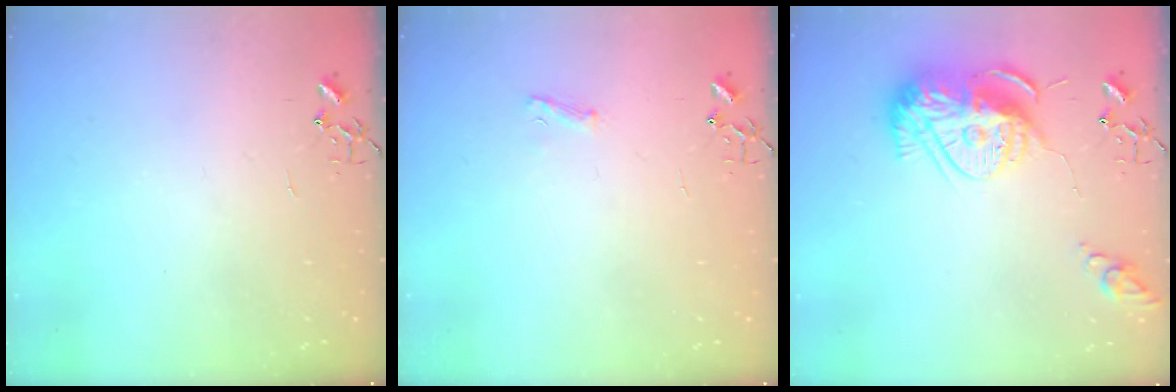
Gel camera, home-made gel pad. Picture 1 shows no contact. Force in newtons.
{"total": 5.5, "press": 5.5, "slide": 0.7}
{"total": 16.0, "press": 16.0, "slide": 1.5}